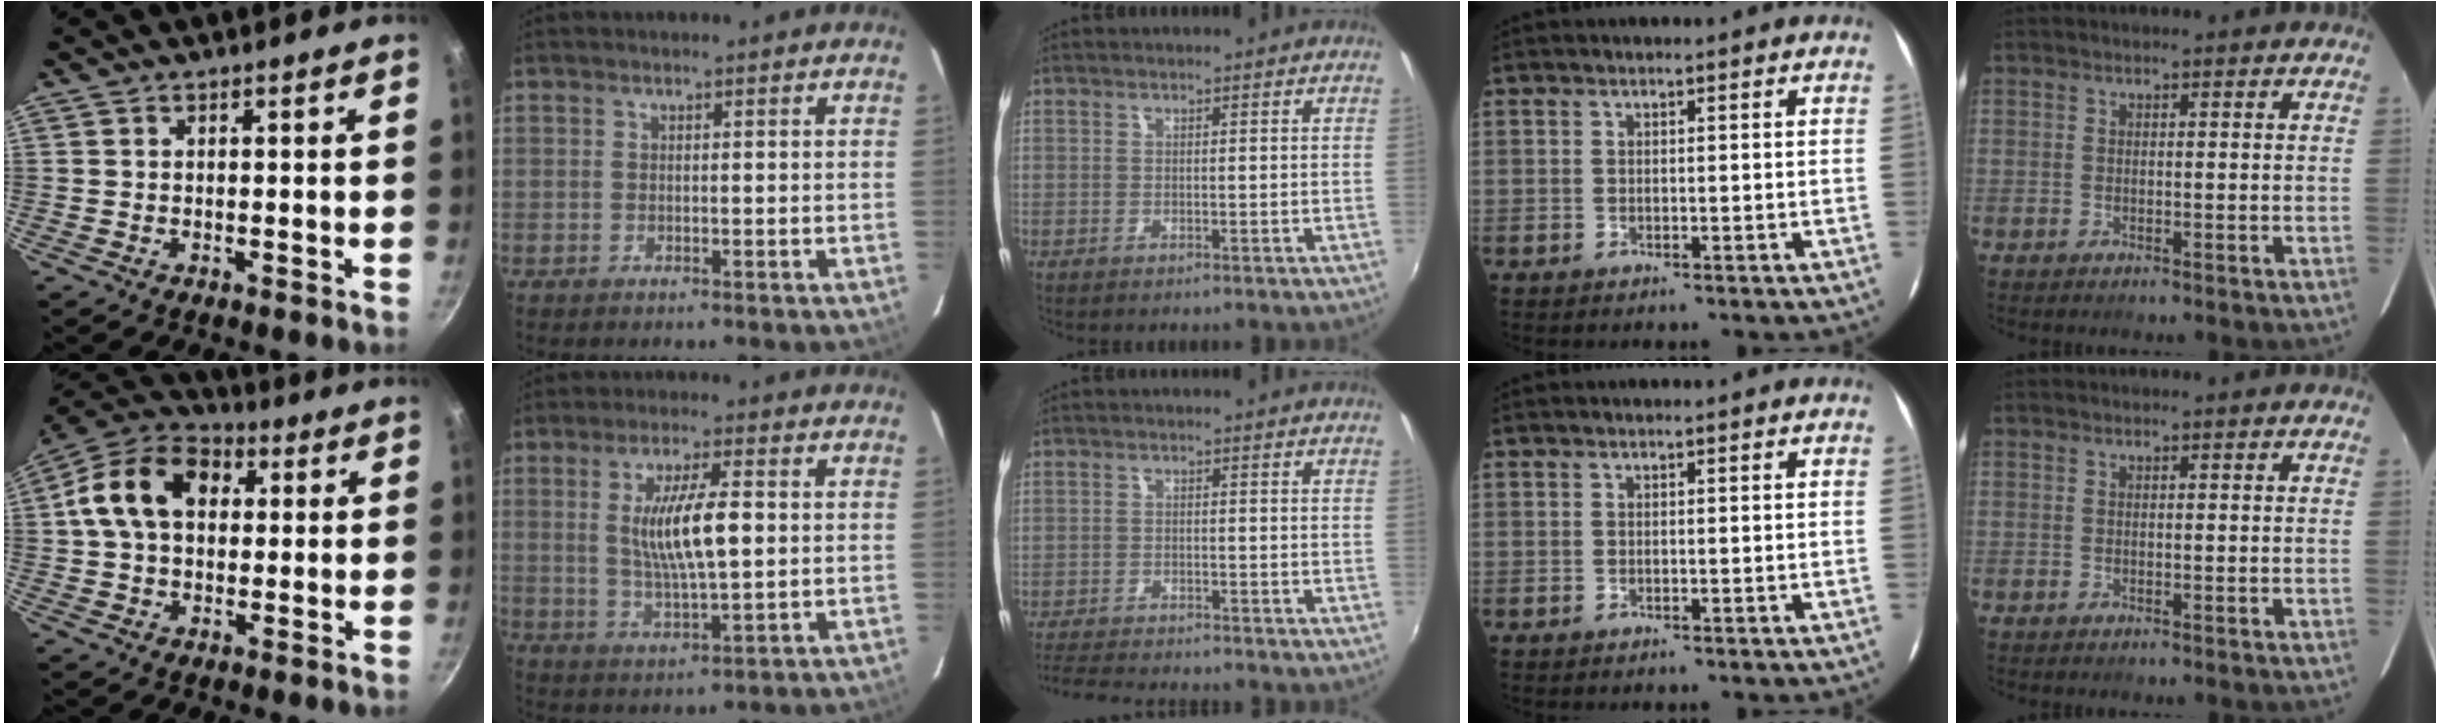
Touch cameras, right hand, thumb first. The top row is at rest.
{"thumb": {"total": 15.0, "force": [2.8, 10.7, 10.1], "torque": [-0.149, 0.027, 0.028]}, "index": {"total": 10.4, "force": [1.2, 2.3, 10.1], "torque": [-0.183, -0.004, 0.027]}, "middle": {"total": 8.3, "force": [-7.8, 0.9, 2.7], "torque": [-0.079, -0.015, -0.132]}}